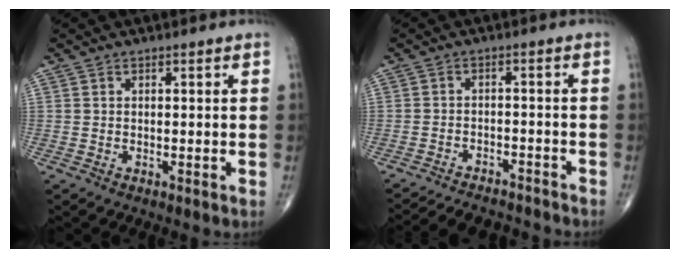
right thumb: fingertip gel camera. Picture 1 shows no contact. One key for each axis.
{"total": 9.8, "fx": -9.2, "fy": 2.9, "fz": 2.0, "tx": -0.030, "ty": 0.047, "tz": -0.122}